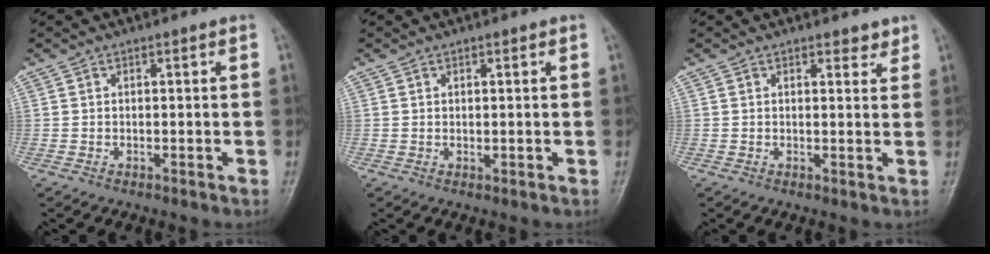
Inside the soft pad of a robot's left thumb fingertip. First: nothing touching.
{"total": 0.7, "force": [0.4, 0.4, 0.4], "torque": [-0.003, -0.003, 0.005]}
{"total": 2.1, "force": [1.7, 1.0, 0.8], "torque": [0.005, -0.010, 0.018]}